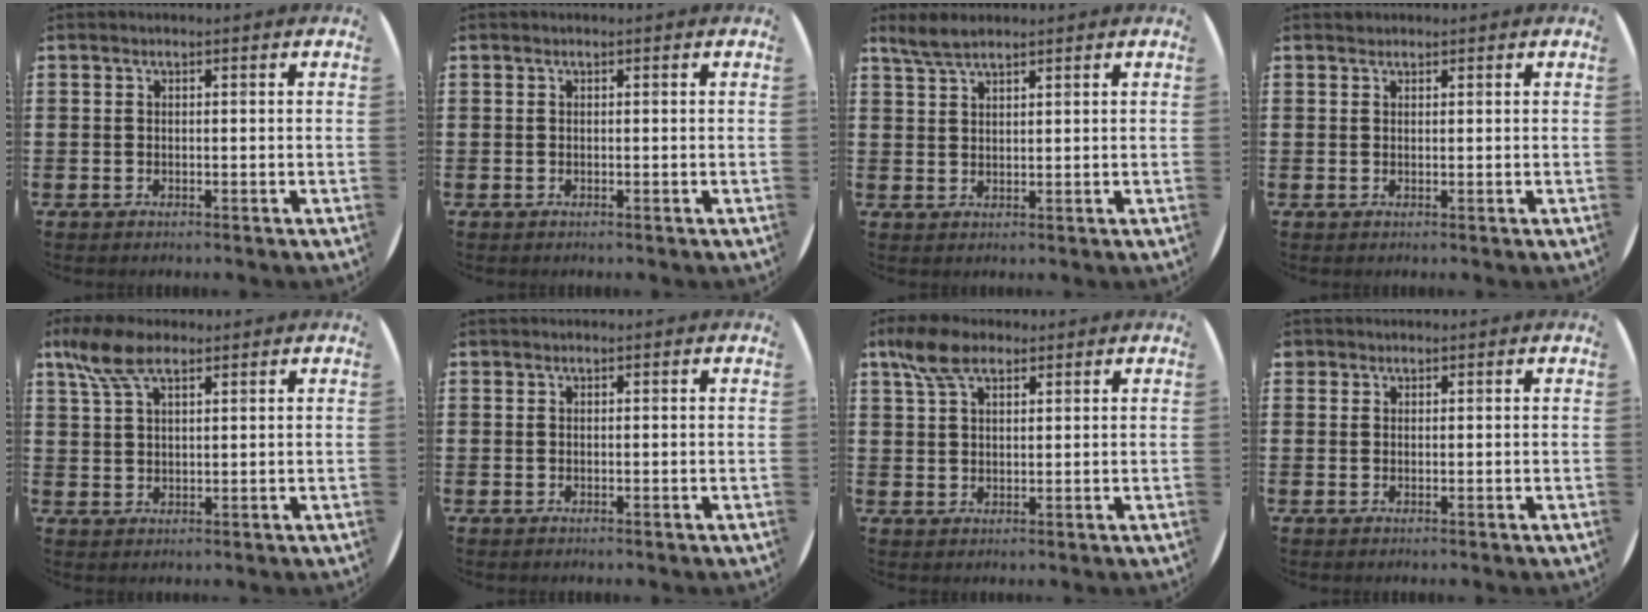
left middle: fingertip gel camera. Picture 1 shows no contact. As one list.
[{"total": 0.0}, {"total": 3.2, "force": [2.8, 0.6, 1.5], "torque": [-0.035, 0.002, 0.052]}, {"total": 0.5, "force": [0.5, 0.2, -0.1], "torque": [0.002, 0.004, 0.009]}, {"total": 6.3, "force": [4.0, 2.6, 4.0], "torque": [-0.089, 0.004, 0.074]}, {"total": 0.0}, {"total": 5.7, "force": [3.8, 2.8, 3.2], "torque": [-0.072, 0.007, 0.071]}, {"total": 0.8, "force": [0.6, 0.4, -0.1], "torque": [0.000, 0.003, 0.013]}]